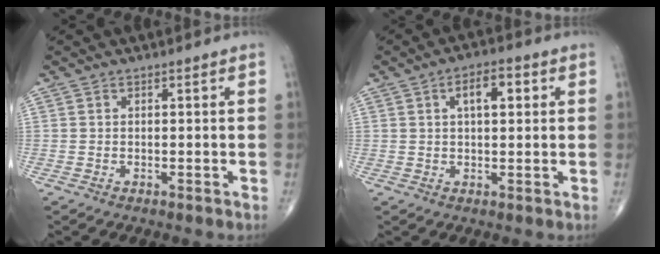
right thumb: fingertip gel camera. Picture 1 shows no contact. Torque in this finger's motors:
{"motor_torque": [0.13, 2.27, 0.71, 0.19, 0.22]}